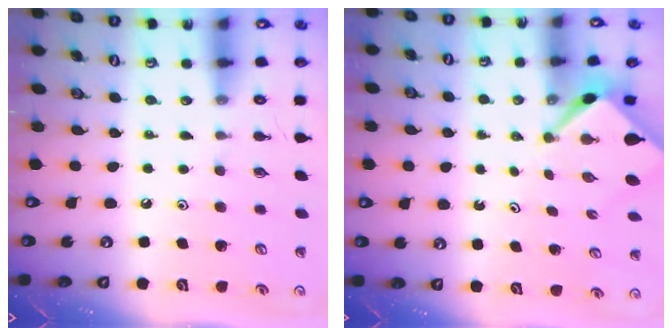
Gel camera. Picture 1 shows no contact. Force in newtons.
{"total": 2.8, "press": 2.7, "slide": 0.3}